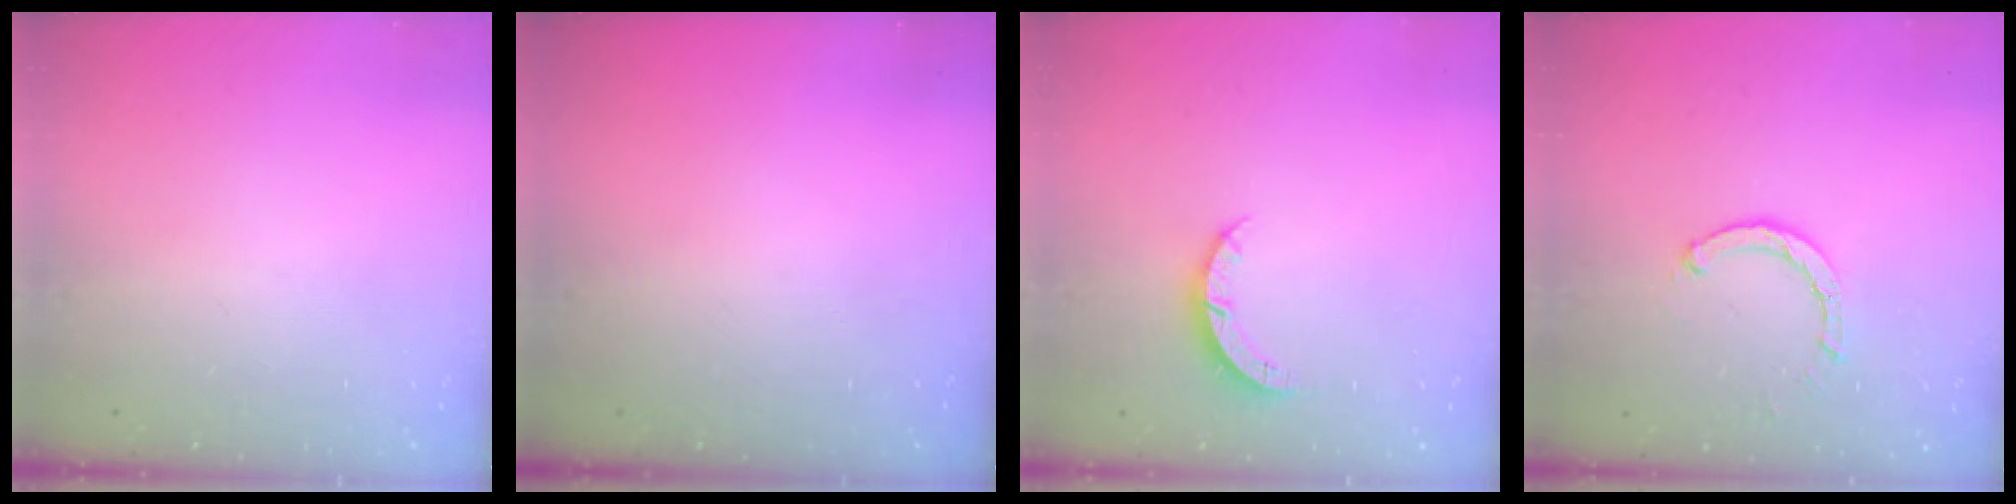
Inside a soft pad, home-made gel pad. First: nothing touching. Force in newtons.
{"total": 0.0}
{"total": 4.0, "press": 4.0, "slide": 0.3}
{"total": 2.6, "press": 2.6, "slide": 0.3}